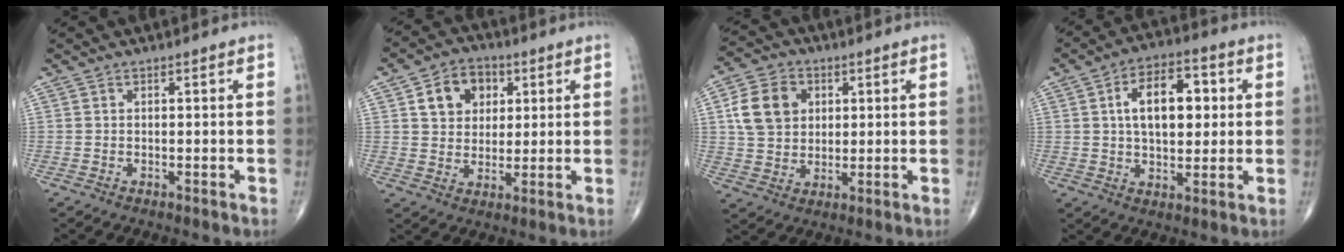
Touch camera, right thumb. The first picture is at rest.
{"total": 9.2, "force": [3.1, 7.3, 4.7], "torque": [-0.036, -0.006, 0.051]}
{"total": 10.4, "force": [2.6, 8.5, 5.5], "torque": [-0.081, 0.002, 0.046]}
{"total": 12.9, "force": [2.4, 7.4, 10.3], "torque": [-0.137, 0.009, 0.036]}